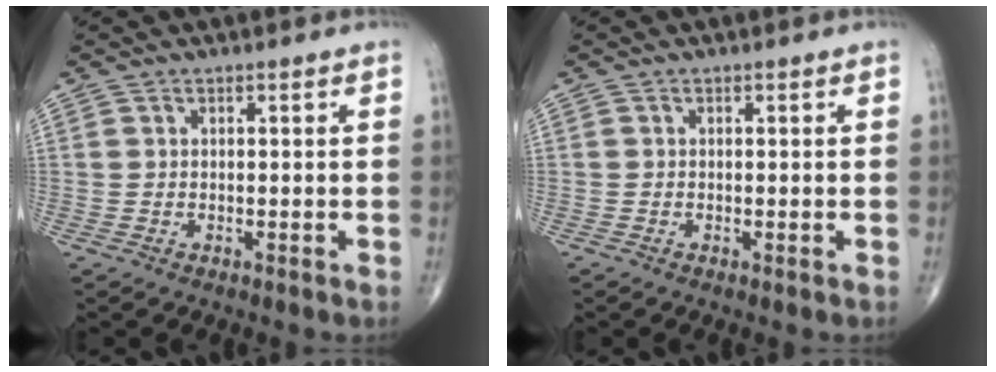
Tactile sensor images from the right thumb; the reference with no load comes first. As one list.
[{"total": 0.0}]